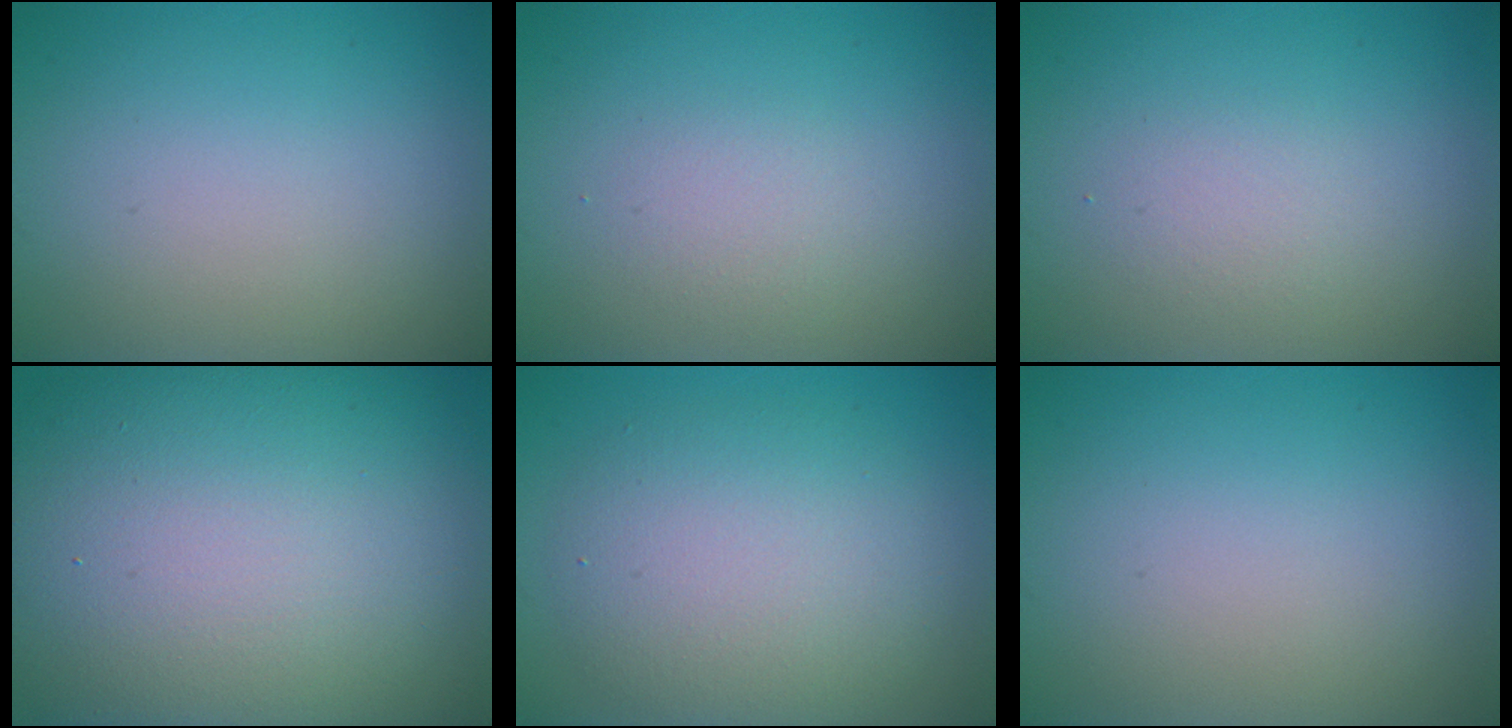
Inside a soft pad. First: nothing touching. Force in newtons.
{"total": 1.4, "press": 1.4, "slide": 0.0}
{"total": 1.3, "press": 1.3, "slide": 0.0}
{"total": 18.7, "press": 18.7, "slide": 0.8}
{"total": 5.7, "press": 5.7, "slide": 0.3}
{"total": 0.0}